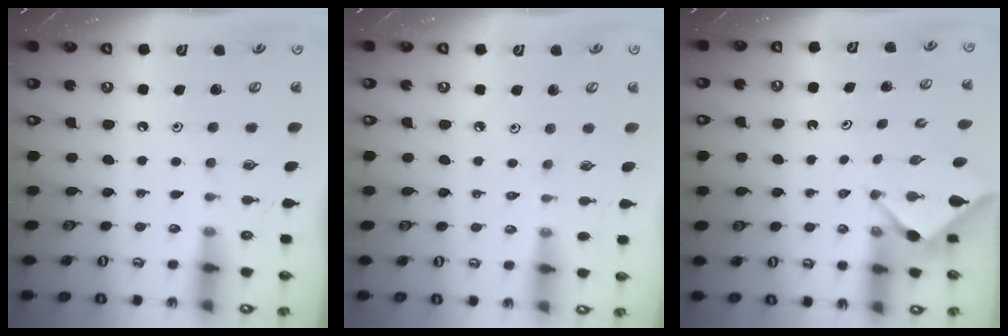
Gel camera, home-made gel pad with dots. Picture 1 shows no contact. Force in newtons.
{"total": 1.9, "press": 1.9, "slide": 0.4}
{"total": 2.9, "press": 2.9, "slide": 0.4}